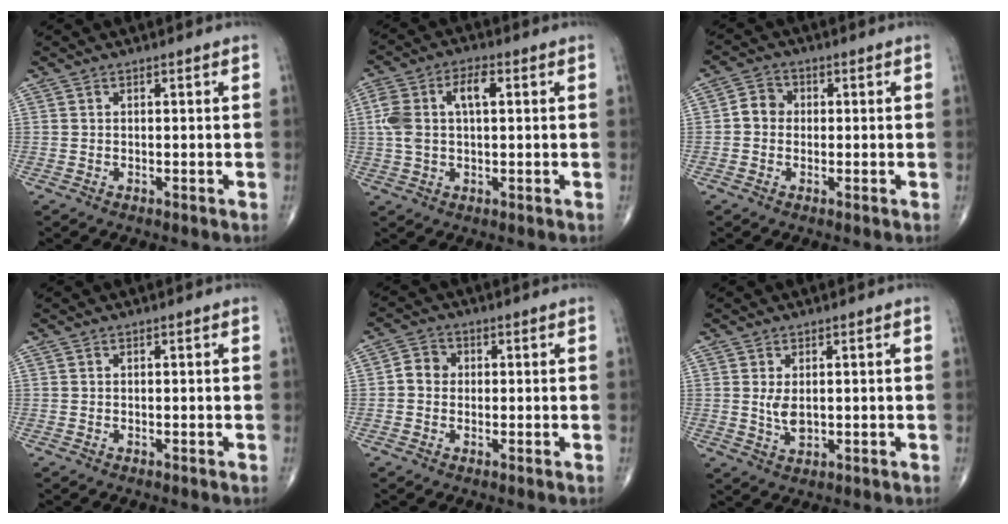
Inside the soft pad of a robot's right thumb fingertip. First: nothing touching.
{"total": 9.1, "force": [1.7, 4.5, 7.7], "torque": [-0.172, 0.025, 0.032]}
{"total": 3.8, "force": [-0.1, 3.4, 1.7], "torque": [-0.017, 0.011, -0.012]}
{"total": 0.0}
{"total": 3.6, "force": [0.0, 3.2, 1.6], "torque": [-0.014, 0.010, -0.008]}
{"total": 3.3, "force": [0.4, 1.7, 2.8], "torque": [-0.049, -0.010, 0.015]}